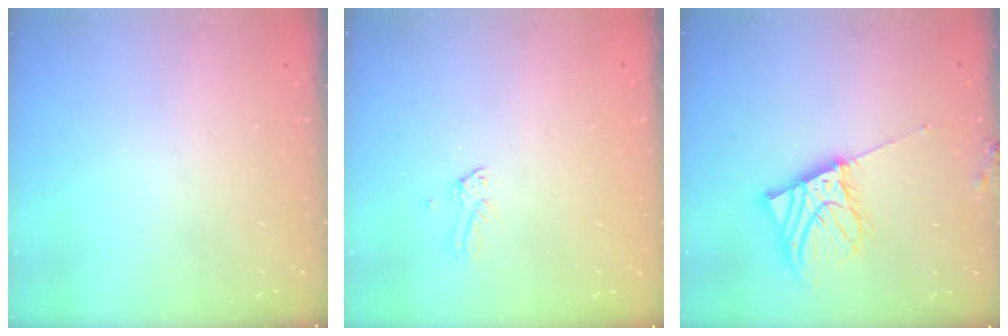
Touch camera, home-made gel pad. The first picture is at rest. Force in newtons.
{"total": 0.0}
{"total": 9.7, "press": 9.5, "slide": 1.7}